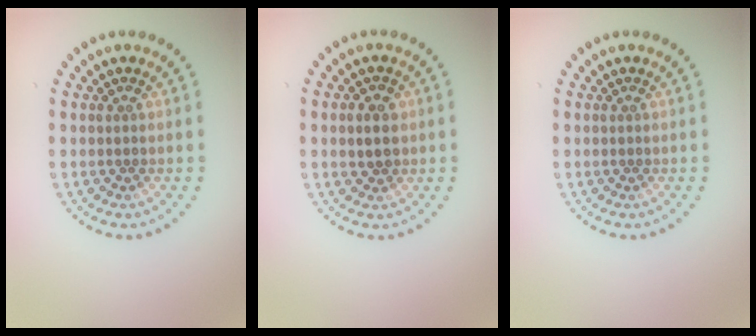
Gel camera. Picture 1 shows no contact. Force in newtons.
{"total": 2.4, "press": 2.4, "slide": 0.5}
{"total": 0.0}